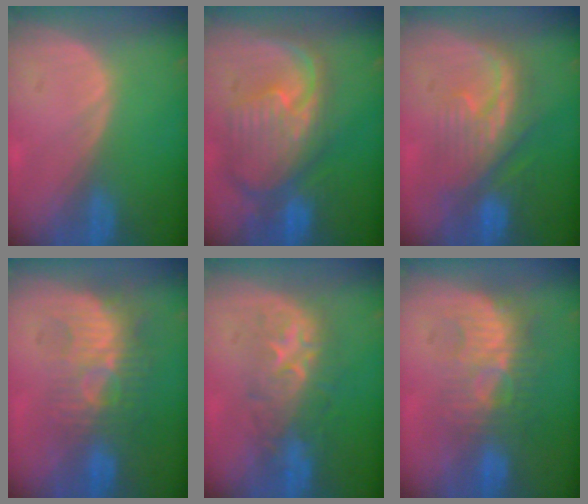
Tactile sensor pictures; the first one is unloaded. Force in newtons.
{"total": 11.6, "press": 10.1, "slide": 5.8}
{"total": 8.1, "press": 8.0, "slide": 1.0}
{"total": 9.6, "press": 8.5, "slide": 4.4}
{"total": 8.1, "press": 8.0, "slide": 1.1}
{"total": 8.6, "press": 8.1, "slide": 2.9}